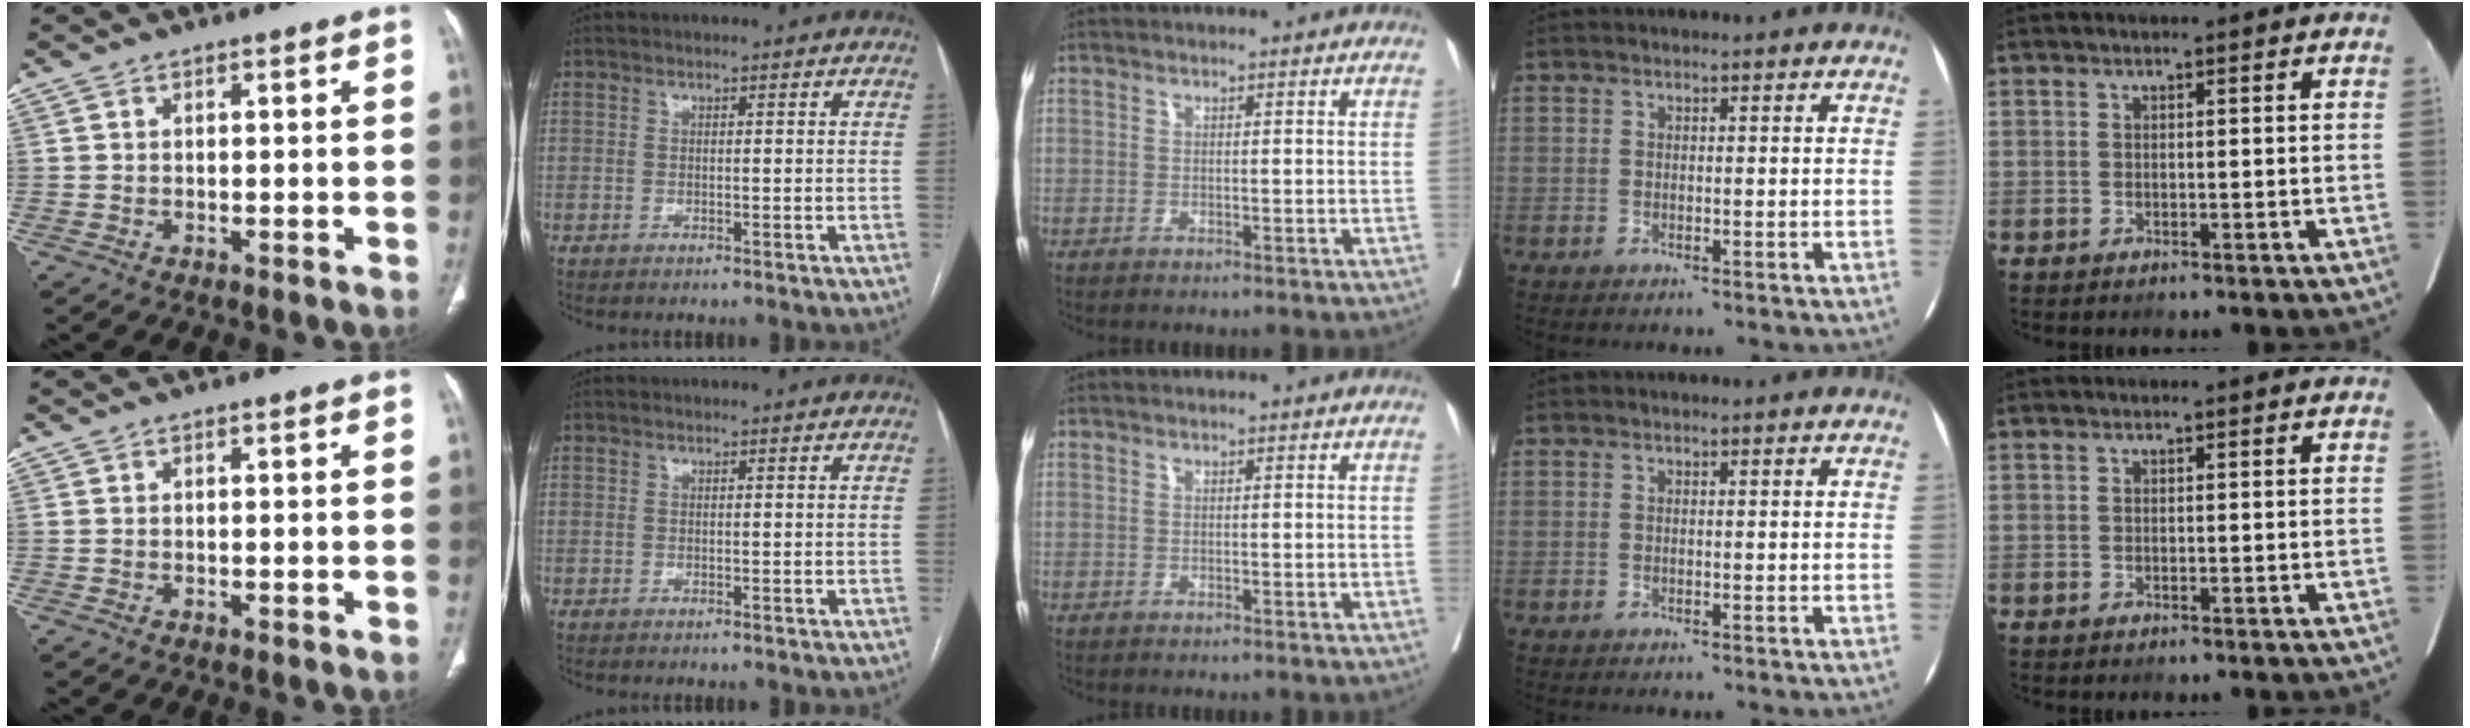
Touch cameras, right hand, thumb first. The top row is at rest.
{}